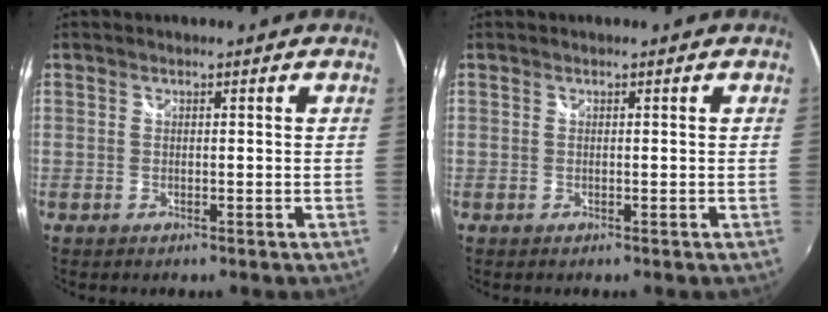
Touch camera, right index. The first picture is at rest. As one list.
[{"total": 0.0}]